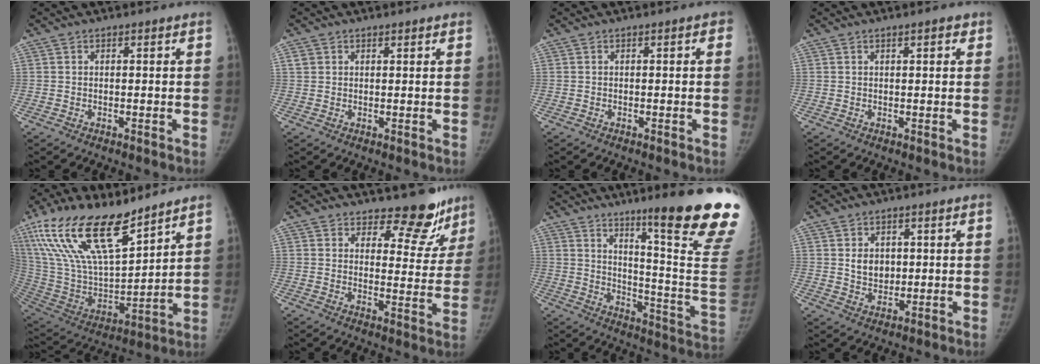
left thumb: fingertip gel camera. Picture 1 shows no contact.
{"total": 2.1, "force": [1.3, 1.5, 0.5], "torque": [0.008, -0.006, 0.021]}
{"total": 1.0, "force": [0.2, 0.4, 0.9], "torque": [-0.007, 0.003, 0.001]}
{"total": 1.9, "force": [1.1, 0.6, 1.4], "torque": [-0.011, -0.001, 0.014]}
{"total": 25.3, "force": [16.6, 9.4, 16.6], "torque": [-0.304, -0.050, 0.314]}
{"total": 12.0, "force": [10.5, 5.4, 2.5], "torque": [0.025, -0.087, 0.125]}
{"total": 24.7, "force": [15.9, 0.7, 18.9], "torque": [-0.221, -0.123, 0.229]}
{"total": 4.9, "force": [1.2, 3.9, 2.6], "torque": [-0.020, -0.011, 0.028]}